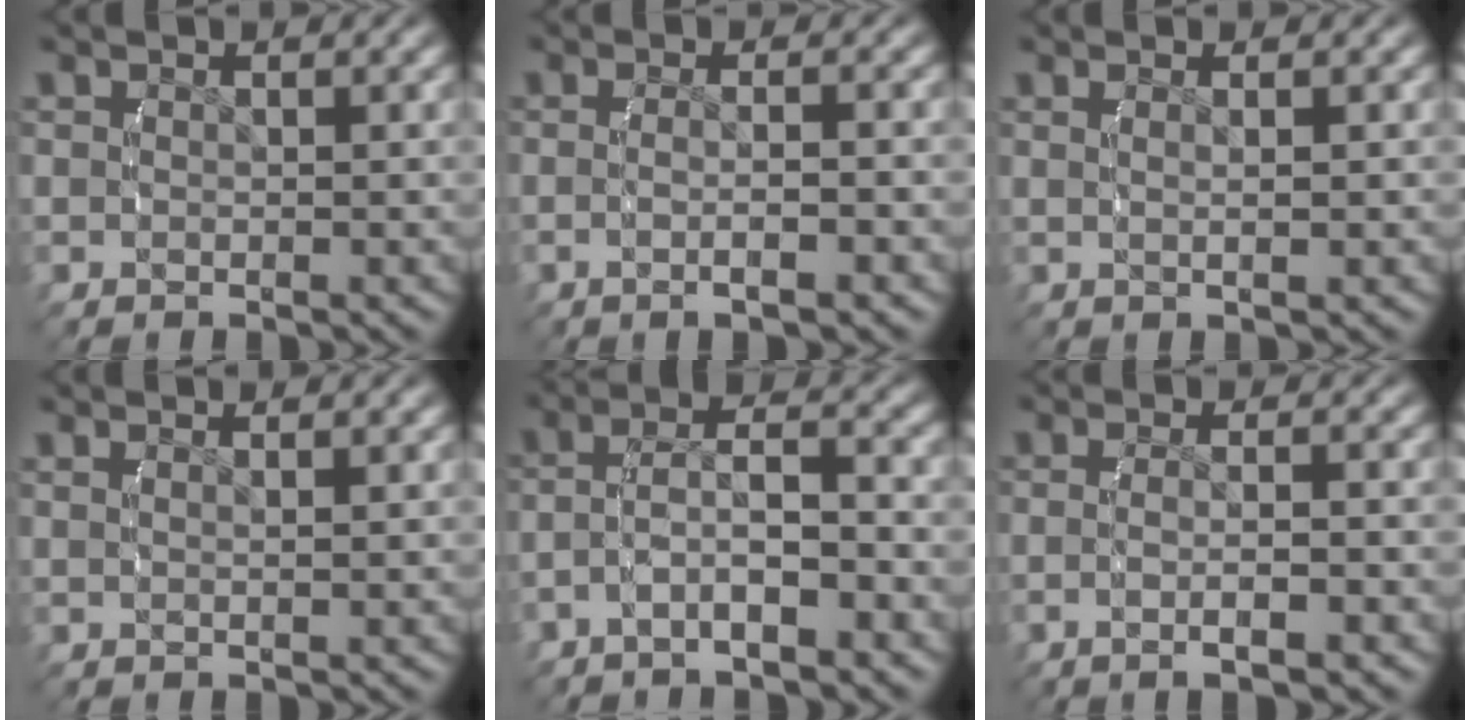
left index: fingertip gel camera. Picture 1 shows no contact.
{"total": 2.5, "force": [-1.0, -0.4, 2.3], "torque": [-0.041, 0.003, -0.014]}
{"total": 1.5, "force": [0.4, -0.8, 1.2], "torque": [-0.017, 0.004, 0.010]}
{"total": 1.3, "force": [0.7, -1.0, 0.5], "torque": [-0.006, 0.000, 0.017]}
{"total": 3.5, "force": [-1.6, 1.2, 2.9], "torque": [-0.060, 0.003, -0.026]}
{"total": 2.8, "force": [-1.2, -0.3, 2.5], "torque": [-0.045, 0.003, -0.017]}